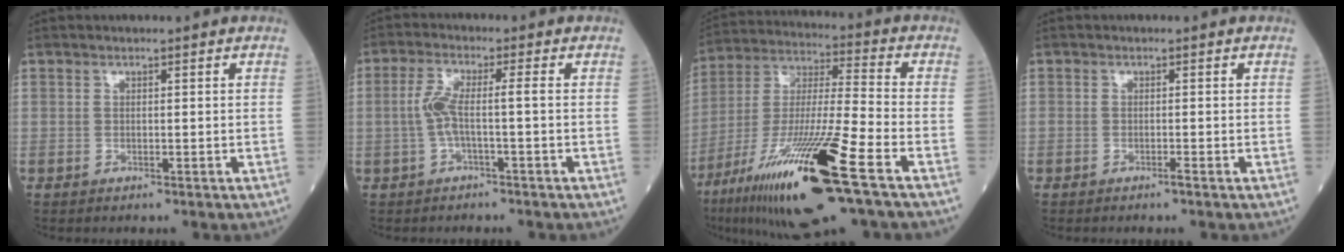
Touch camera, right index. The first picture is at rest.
{"total": 4.3, "force": [-0.7, 0.4, 4.3], "torque": [-0.098, 0.015, -0.015]}
{"total": 22.3, "force": [-11.5, 1.4, 19.1], "torque": [-0.356, -0.048, -0.206]}
{"total": 0.7, "force": [-0.6, -0.1, 0.4], "torque": [-0.007, 0.000, -0.012]}